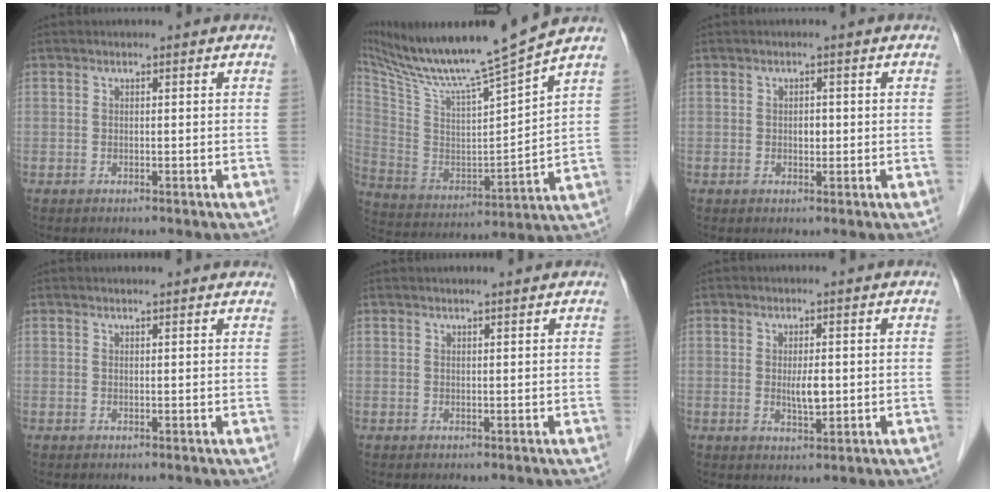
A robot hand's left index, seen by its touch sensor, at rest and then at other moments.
{"total": 17.9, "force": [15.3, -1.5, 9.3], "torque": [-0.170, -0.020, 0.270]}
{"total": 1.2, "force": [0.0, 0.8, 0.9], "torque": [-0.014, 0.002, 0.000]}
{"total": 4.1, "force": [4.0, 0.4, 1.1], "torque": [-0.016, 0.019, 0.039]}
{"total": 1.8, "force": [1.7, -0.2, 0.6], "torque": [-0.008, 0.008, 0.026]}
{"total": 2.9, "force": [0.2, 0.8, 2.7], "torque": [-0.050, -0.005, 0.004]}